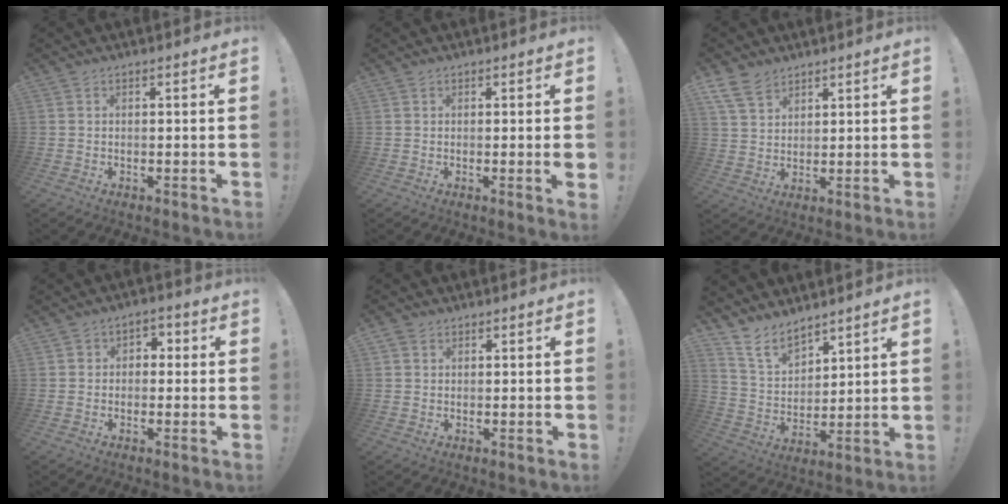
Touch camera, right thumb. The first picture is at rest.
{"total": 2.2, "force": [0.0, -0.3, 2.2], "torque": [-0.030, -0.006, -0.002]}
{"total": 7.3, "force": [5.5, 3.9, 2.8], "torque": [-0.055, -0.025, 0.109]}
{"total": 3.7, "force": [-1.3, 3.2, 1.3], "torque": [-0.009, 0.014, -0.026]}
{"total": 1.3, "force": [0.8, 0.9, 0.4], "torque": [-0.002, 0.000, 0.014]}
{"total": 10.3, "force": [8.8, 4.2, 3.2], "torque": [-0.070, -0.064, 0.172]}